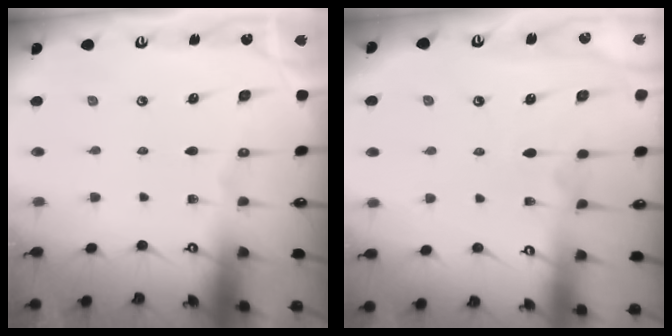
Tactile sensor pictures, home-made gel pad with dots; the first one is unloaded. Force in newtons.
{"total": 3.9, "press": 3.9, "slide": 0.3}